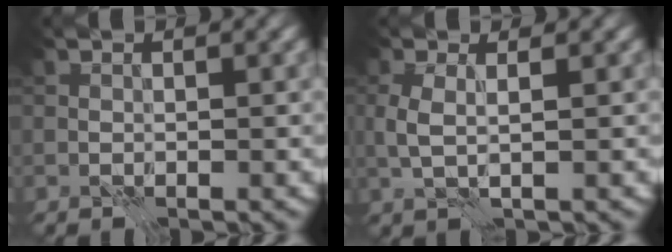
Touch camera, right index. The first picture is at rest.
{"total": 1.7, "force": [1.0, -0.1, 1.4], "torque": [-0.032, 0.002, 0.018]}